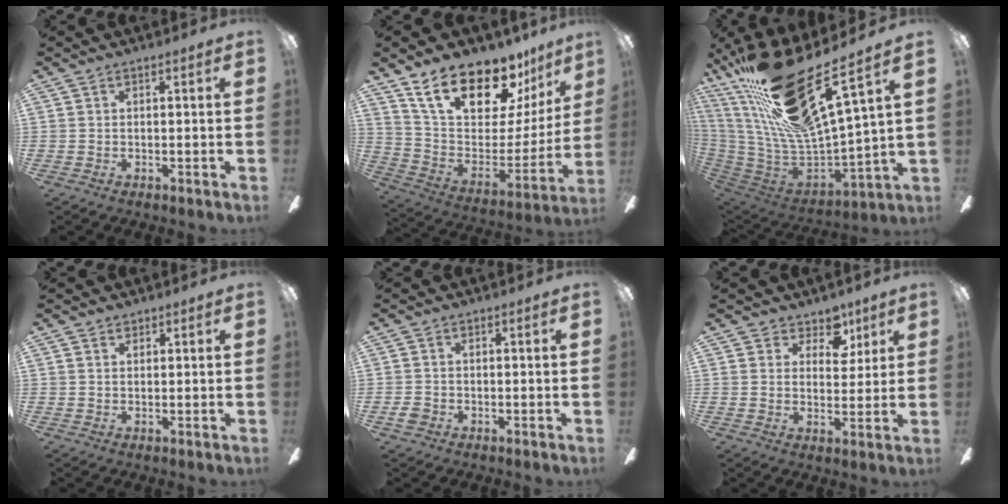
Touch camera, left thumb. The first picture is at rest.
{"total": 22.3, "force": [16.1, 9.7, 12.0], "torque": [-0.196, -0.106, 0.285]}
{"total": 28.9, "force": [18.3, 7.7, 21.0], "torque": [-0.389, -0.122, 0.316]}
{"total": 1.3, "force": [1.0, 0.8, 0.3], "torque": [-0.005, 0.001, 0.019]}
{"total": 2.1, "force": [-0.9, 1.7, 1.0], "torque": [-0.023, 0.004, -0.019]}
{"total": 7.1, "force": [4.7, 4.8, 2.3], "torque": [-0.025, -0.025, 0.081]}